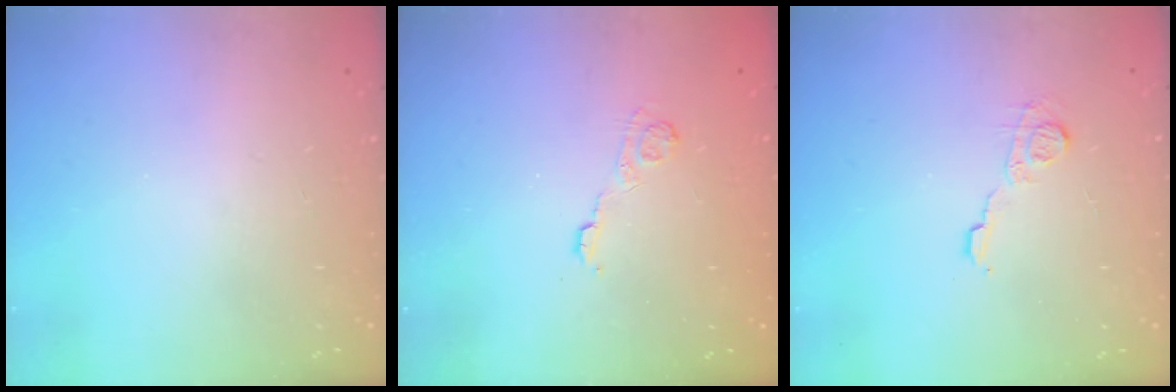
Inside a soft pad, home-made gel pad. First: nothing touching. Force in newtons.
{"total": 3.6, "press": 3.4, "slide": 1.2}
{"total": 7.3, "press": 7.2, "slide": 0.4}